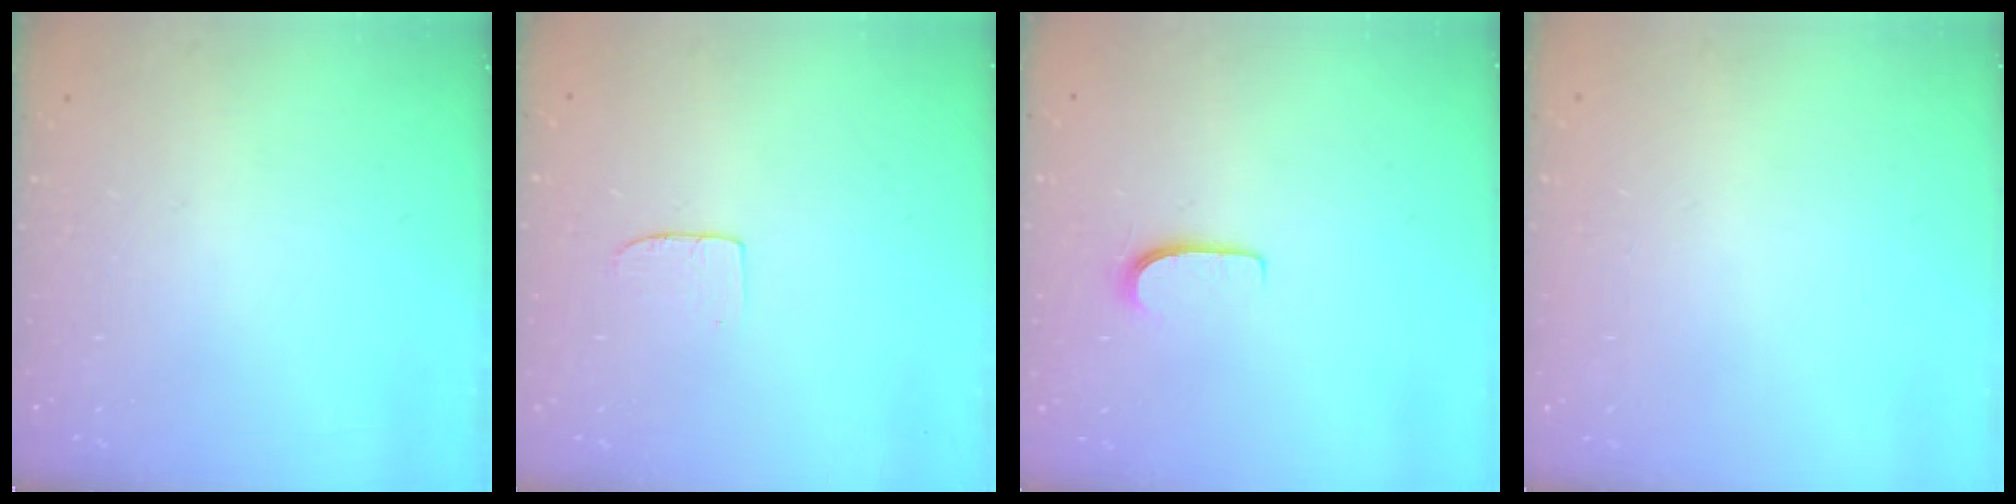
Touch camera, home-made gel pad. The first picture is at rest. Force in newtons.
{"total": 3.7, "press": 3.7, "slide": 0.3}
{"total": 5.4, "press": 5.3, "slide": 0.5}
{"total": 0.0}